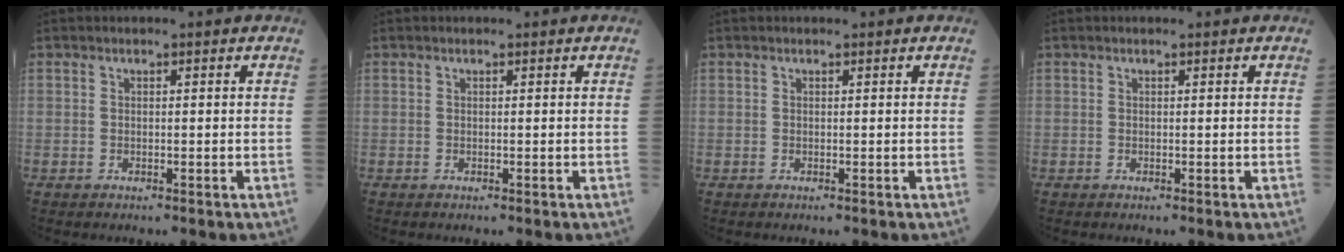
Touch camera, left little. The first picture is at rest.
{"total": 0.0}
{"total": 0.0}
{"total": 0.0}